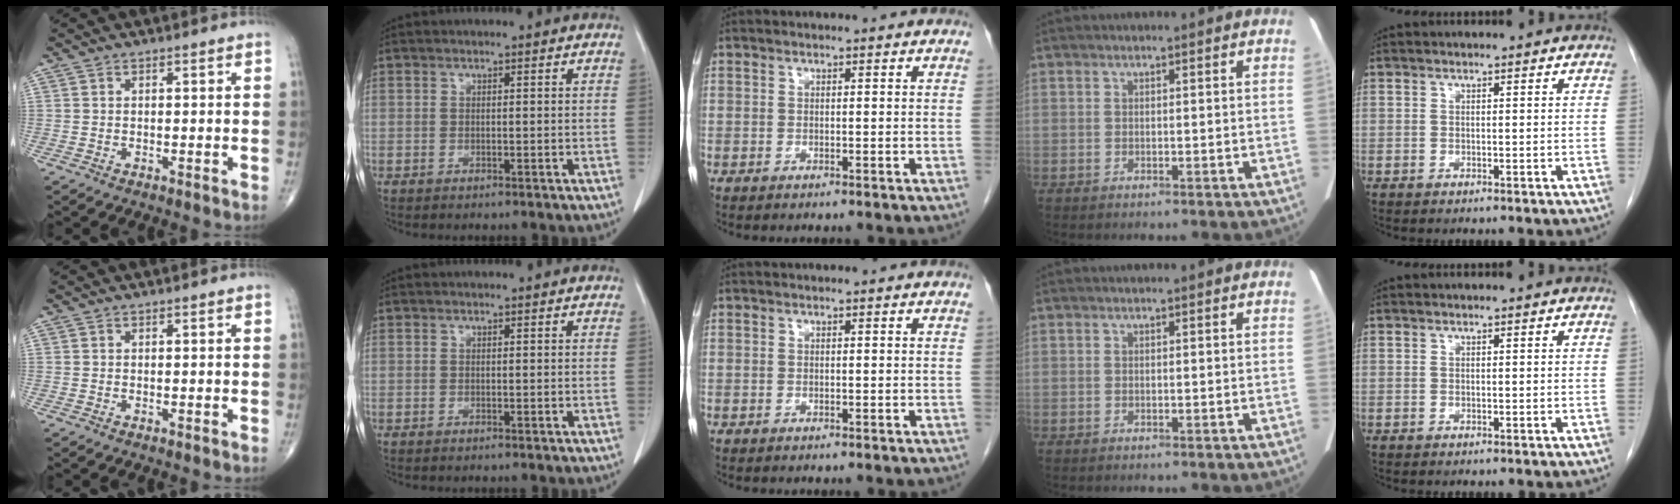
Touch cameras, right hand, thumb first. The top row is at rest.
{}